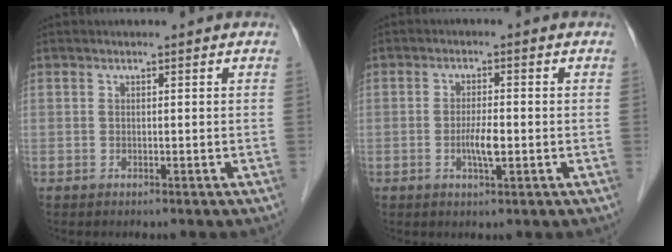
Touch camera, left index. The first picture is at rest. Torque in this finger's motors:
{"motor_torque": [0.72, 0.42, 0.07, 0.02]}